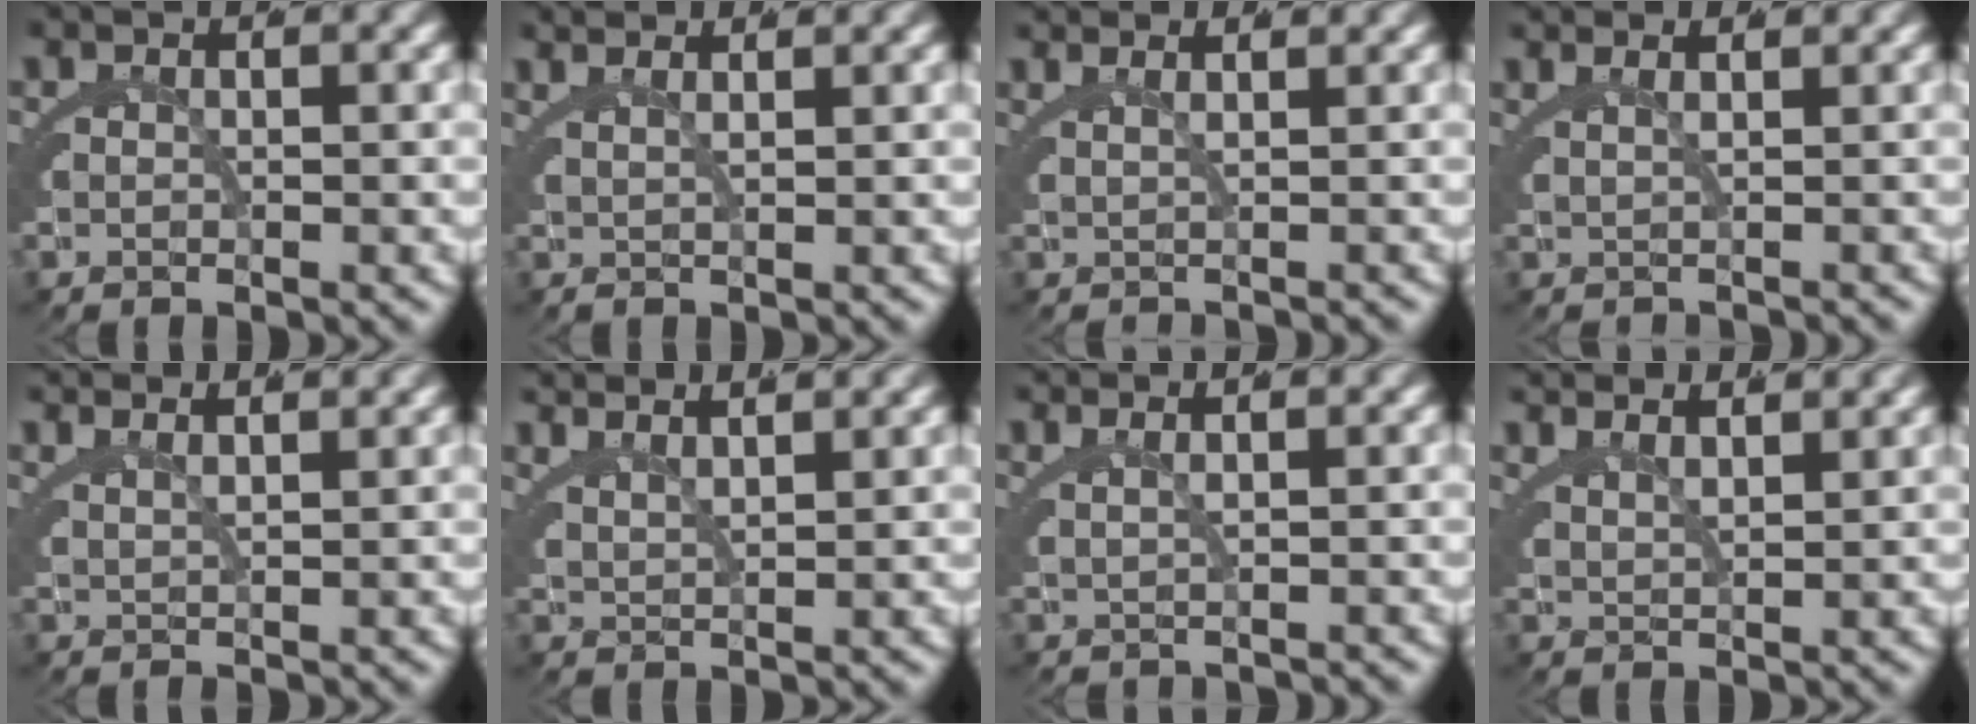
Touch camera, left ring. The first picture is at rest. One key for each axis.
{"total": 2.5, "fx": 2.3, "fy": -0.7, "fz": 0.7, "tx": 0.001, "ty": 0.020, "tz": 0.029}
{"total": 1.6, "fx": 1.2, "fy": -0.9, "fz": 0.3, "tx": 0.008, "ty": 0.014, "tz": 0.019}
{"total": 1.4, "fx": 1.0, "fy": -1.0, "fz": 0.3, "tx": 0.008, "ty": 0.012, "tz": 0.016}
{"total": 2.7, "fx": 2.5, "fy": -0.6, "fz": 0.7, "tx": 0.001, "ty": 0.018, "tz": 0.036}
{"total": 3.8, "fx": 3.7, "fy": 0.1, "fz": 1.2, "tx": -0.015, "ty": 0.019, "tz": 0.055}
{"total": 1.3, "fx": 0.7, "fy": -1.0, "fz": 0.6, "tx": 0.003, "ty": 0.015, "tz": 0.012}
{"total": 3.5, "fx": 3.4, "fy": -0.1, "fz": 0.9, "tx": -0.008, "ty": 0.017, "tz": 0.051}